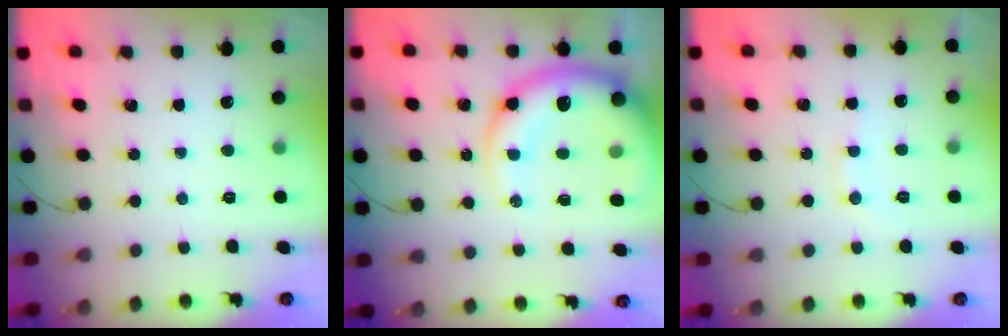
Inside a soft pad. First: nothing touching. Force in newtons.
{"total": 16.0, "press": 15.6, "slide": 3.6}
{"total": 6.4, "press": 6.2, "slide": 1.4}